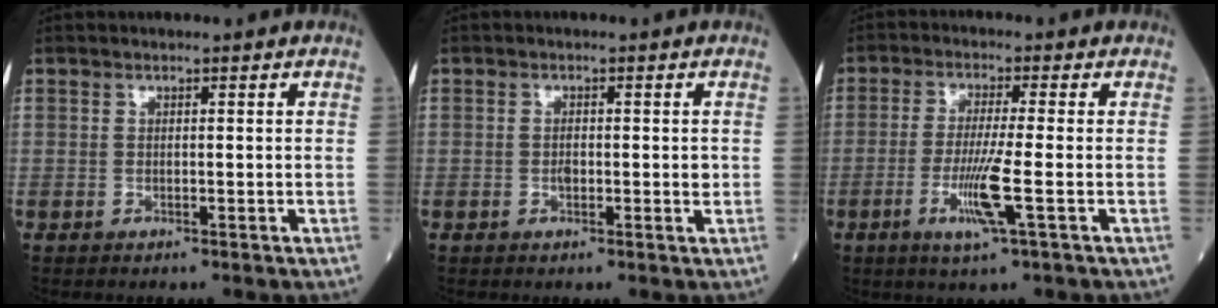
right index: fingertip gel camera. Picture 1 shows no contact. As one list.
[{"total": 2.0, "force": [-0.2, 0.8, 1.8], "torque": [-0.033, 0.001, -0.003]}, {"total": 6.8, "force": [-2.3, -0.8, 6.4], "torque": [-0.128, -0.019, -0.047]}]